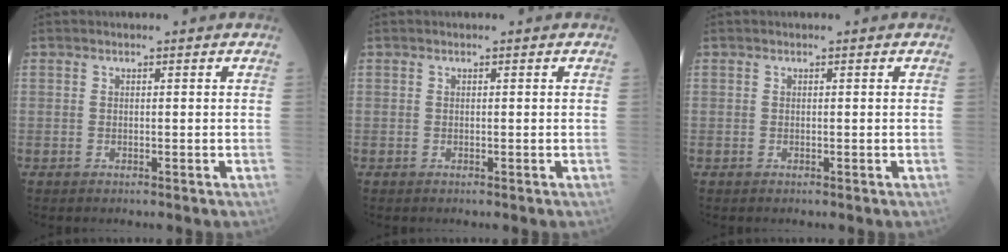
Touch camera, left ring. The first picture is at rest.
{"total": 0.0}
{"total": 0.0}